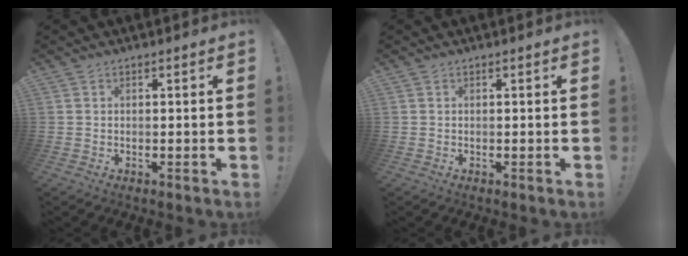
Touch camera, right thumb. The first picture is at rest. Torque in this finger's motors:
{"motor_torque": [-0.03, -0.03, -0.10, 0.13, 0.01]}